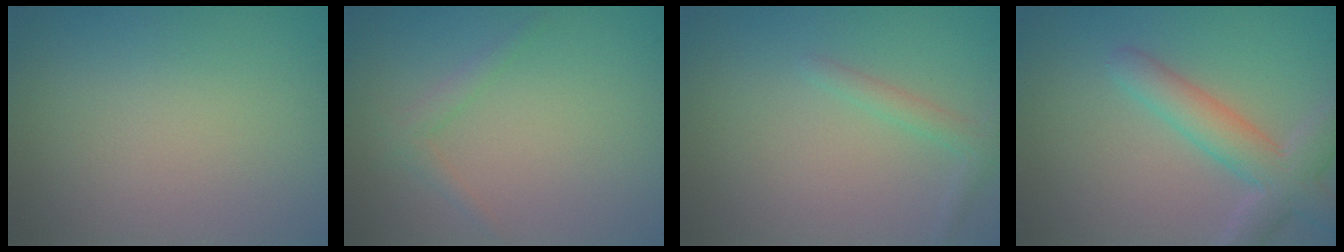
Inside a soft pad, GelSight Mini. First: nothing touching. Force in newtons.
{"total": 1.3, "press": 1.3, "slide": 0.1}
{"total": 1.4, "press": 1.4, "slide": 0.1}
{"total": 4.7, "press": 4.7, "slide": 0.5}